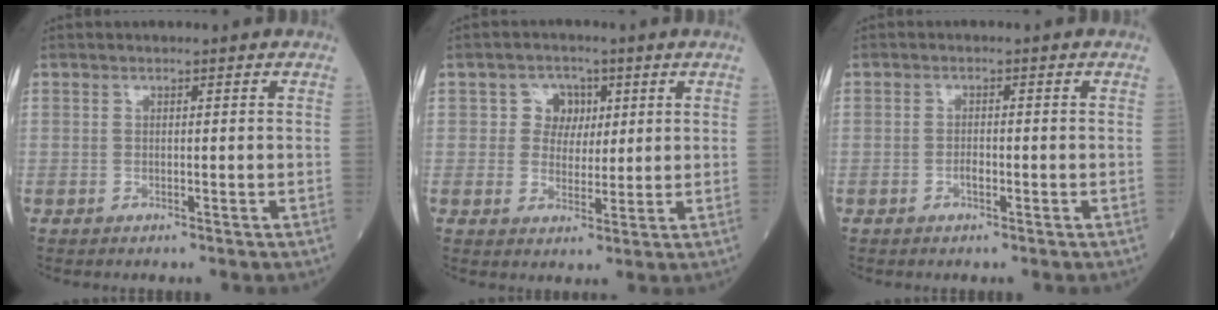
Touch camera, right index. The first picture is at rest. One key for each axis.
{"total": 4.3, "fx": 1.3, "fy": 3.9, "fz": 1.4, "tx": -0.016, "ty": 0.012, "tz": 0.020}
{"total": 1.3, "fx": -0.6, "fy": 0.5, "fz": 1.0, "tx": -0.019, "ty": 0.003, "tz": -0.010}